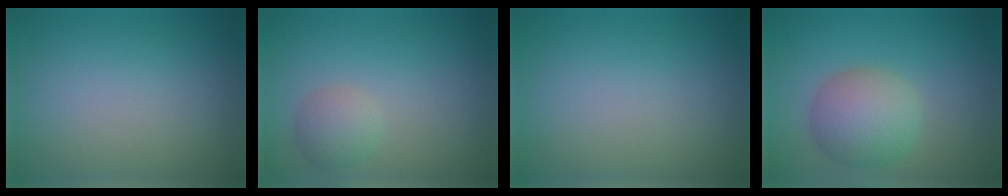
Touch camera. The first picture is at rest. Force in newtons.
{"total": 2.2, "press": 2.2, "slide": 0.1}
{"total": 0.0}
{"total": 5.1, "press": 5.1, "slide": 0.1}